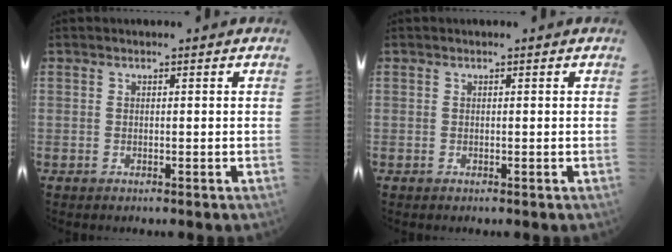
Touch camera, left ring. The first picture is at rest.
{"total": 0.0}